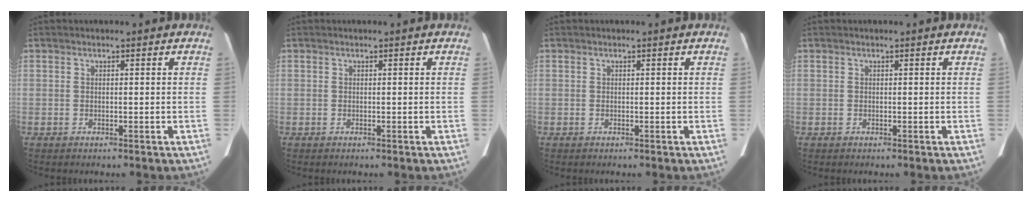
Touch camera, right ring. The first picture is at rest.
{"total": 0.0}
{"total": 0.0}
{"total": 0.0}